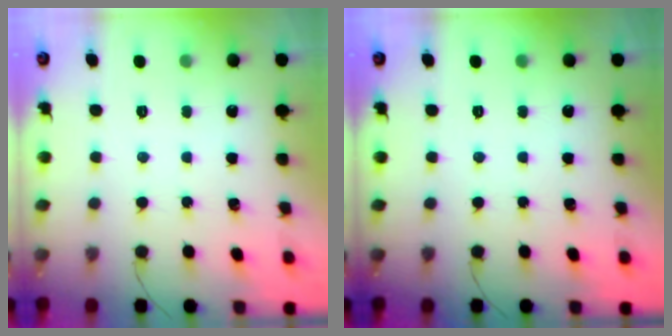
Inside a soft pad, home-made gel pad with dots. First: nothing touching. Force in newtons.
{"total": 0.0}